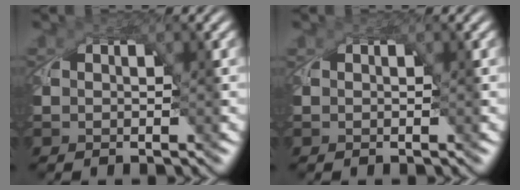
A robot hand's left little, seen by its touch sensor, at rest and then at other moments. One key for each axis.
{"total": 0.0}